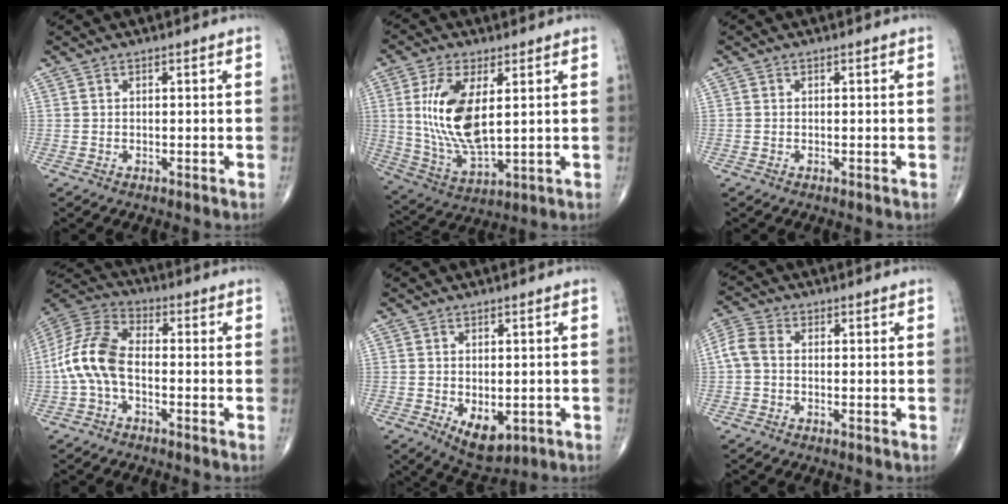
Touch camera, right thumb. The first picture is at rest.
{"total": 14.4, "force": [2.9, 6.4, 12.6], "torque": [-0.256, -0.021, 0.067]}
{"total": 0.0}
{"total": 11.6, "force": [-2.1, 6.3, 9.5], "torque": [-0.204, 0.034, -0.052]}
{"total": 6.7, "force": [-1.7, 3.9, 5.2], "torque": [-0.064, -0.010, -0.012]}
{"total": 4.7, "force": [-0.3, 3.2, 3.4], "torque": [-0.078, 0.013, -0.017]}